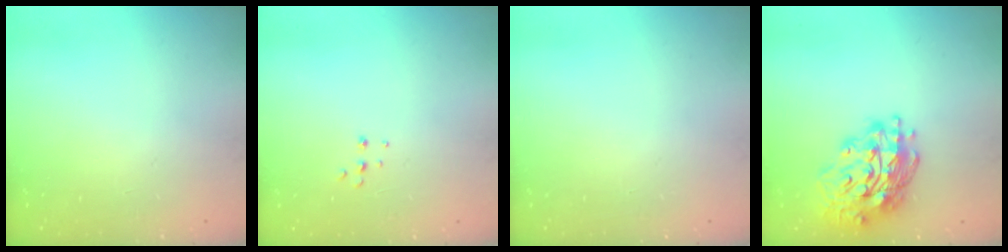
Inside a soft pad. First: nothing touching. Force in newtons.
{"total": 4.5, "press": 4.4, "slide": 0.8}
{"total": 0.0}
{"total": 18.0, "press": 17.9, "slide": 1.8}